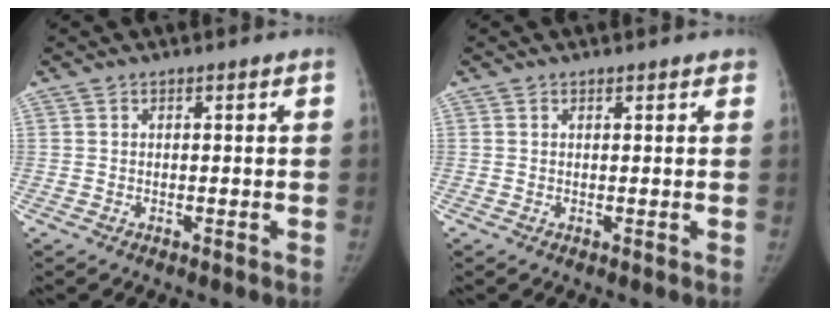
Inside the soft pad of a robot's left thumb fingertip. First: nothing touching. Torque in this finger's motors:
{"motor_torque": [-0.07, -0.02, -0.58, 0.45, -0.02]}